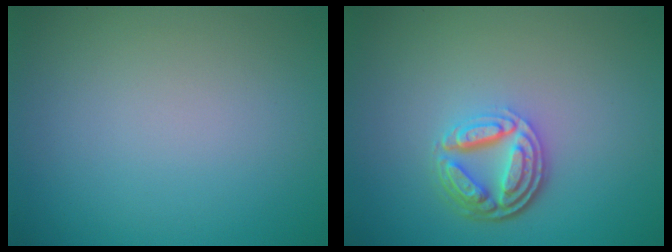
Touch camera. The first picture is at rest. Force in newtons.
{"total": 4.5, "press": 3.4, "slide": 2.9}